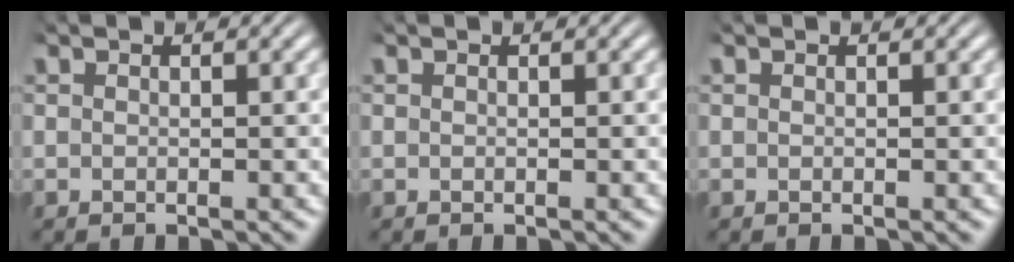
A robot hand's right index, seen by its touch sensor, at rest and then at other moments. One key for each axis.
{"total": 0.0}
{"total": 0.0}